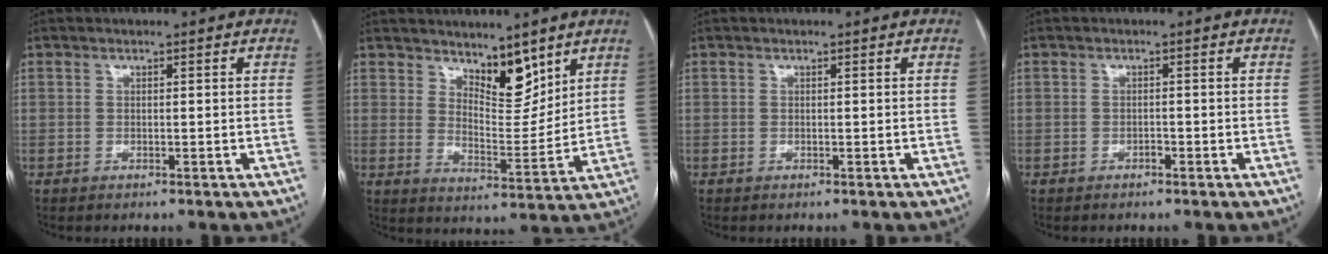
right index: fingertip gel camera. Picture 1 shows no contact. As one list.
[{"total": 7.5, "force": [5.6, 2.9, 4.1], "torque": [-0.061, -0.011, 0.100]}, {"total": 0.0}, {"total": 0.8, "force": [-0.5, 0.4, 0.4], "torque": [-0.009, 0.002, -0.009]}]